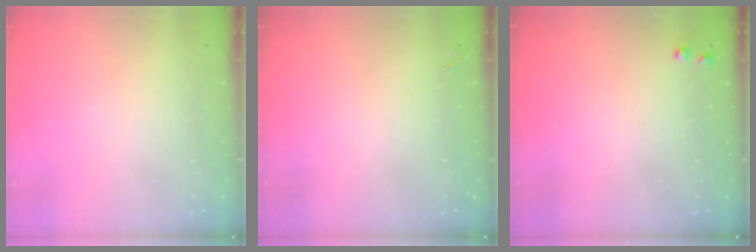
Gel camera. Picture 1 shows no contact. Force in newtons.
{"total": 0.0}
{"total": 4.1, "press": 4.0, "slide": 0.5}